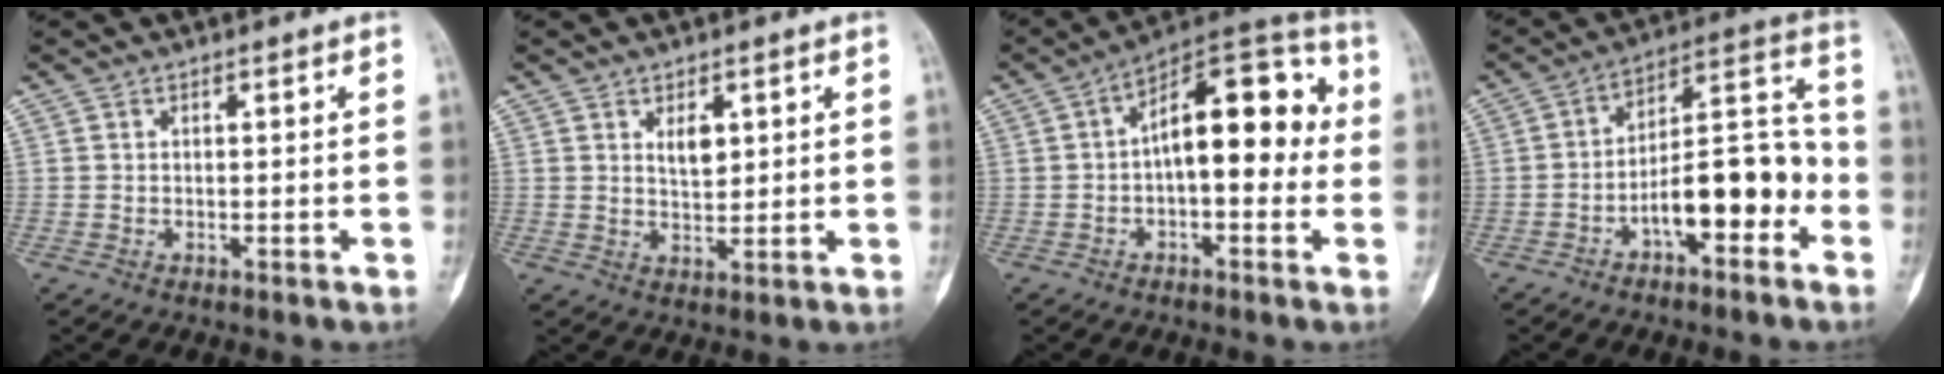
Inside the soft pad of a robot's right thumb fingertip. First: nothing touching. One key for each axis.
{"total": 4.0, "fx": 1.6, "fy": 2.2, "fz": 2.9, "tx": -0.037, "ty": -0.013, "tz": 0.030}
{"total": 16.5, "fx": 0.8, "fy": 8.0, "fz": 14.4, "tx": -0.174, "ty": 0.043, "tz": 0.002}
{"total": 14.8, "fx": -5.4, "fy": 6.2, "fz": 12.3, "tx": -0.172, "ty": 0.063, "tz": -0.083}